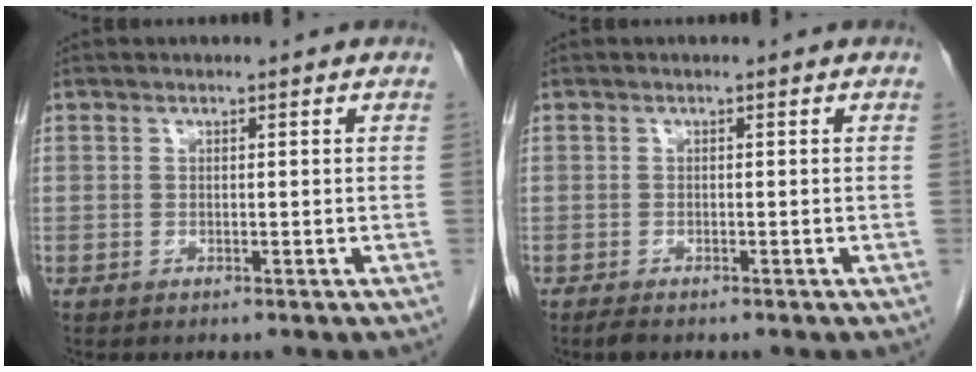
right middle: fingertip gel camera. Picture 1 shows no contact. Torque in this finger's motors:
{"motor_torque": [-0.02, 0.10, -0.02, -0.01]}